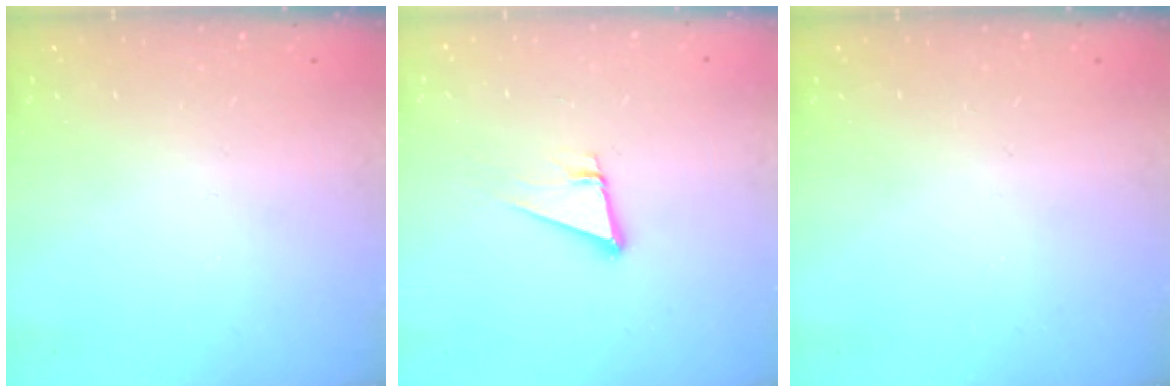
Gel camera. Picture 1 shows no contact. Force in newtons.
{"total": 3.7, "press": 3.7, "slide": 0.2}
{"total": 0.0}